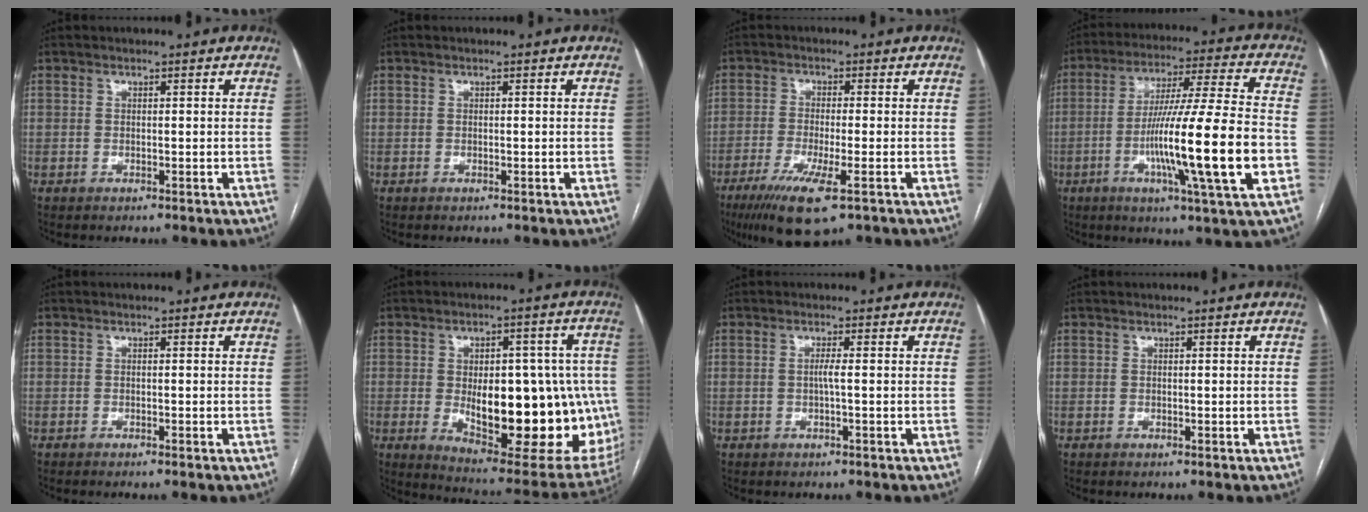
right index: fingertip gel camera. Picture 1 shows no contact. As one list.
[{"total": 0.0}, {"total": 9.5, "force": [-5.4, 1.2, 7.8], "torque": [-0.142, -0.027, -0.088]}, {"total": 19.7, "force": [-4.8, -0.4, 19.1], "torque": [-0.312, -0.010, -0.085]}, {"total": 0.6, "force": [-0.4, -0.2, 0.3], "torque": [-0.010, 0.003, -0.010]}, {"total": 23.2, "force": [-2.6, 9.4, 21.1], "torque": [-0.237, 0.008, -0.005]}, {"total": 1.4, "force": [-0.1, -0.2, 1.4], "torque": [-0.027, 0.001, -0.003]}, {"total": 0.0}]